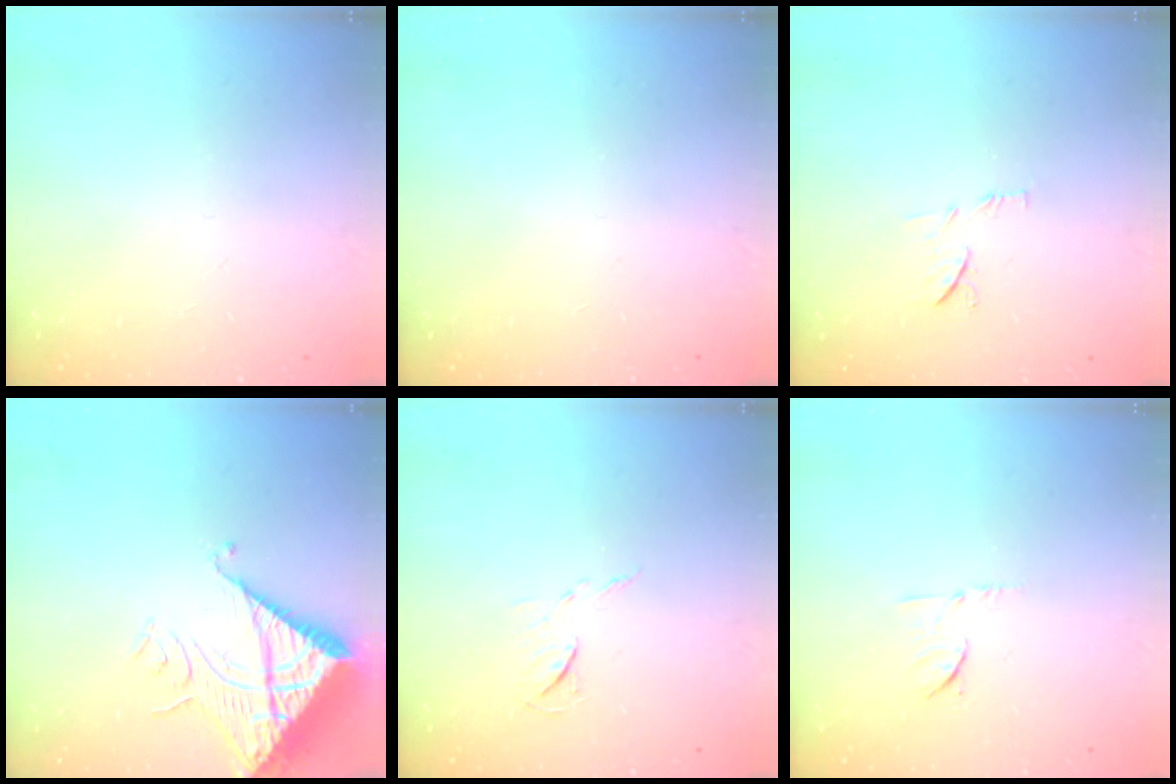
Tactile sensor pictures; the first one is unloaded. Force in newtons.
{"total": 0.0}
{"total": 6.5, "press": 6.5, "slide": 0.7}
{"total": 16.2, "press": 16.1, "slide": 2.1}
{"total": 4.9, "press": 4.9, "slide": 0.5}
{"total": 6.6, "press": 6.5, "slide": 1.1}